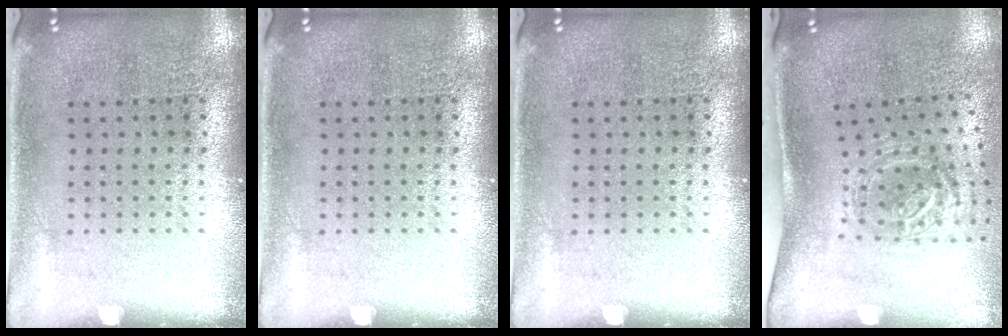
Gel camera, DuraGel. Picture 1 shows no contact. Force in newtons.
{"total": 0.0}
{"total": 0.0}
{"total": 1.7, "press": 1.2, "slide": 1.2}